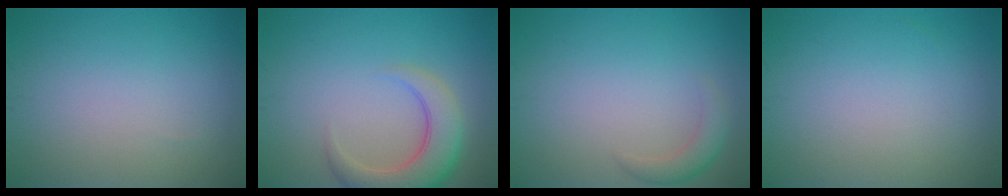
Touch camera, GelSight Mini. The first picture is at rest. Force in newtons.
{"total": 5.4, "press": 5.4, "slide": 0.6}
{"total": 1.8, "press": 1.8, "slide": 0.1}
{"total": 0.0}